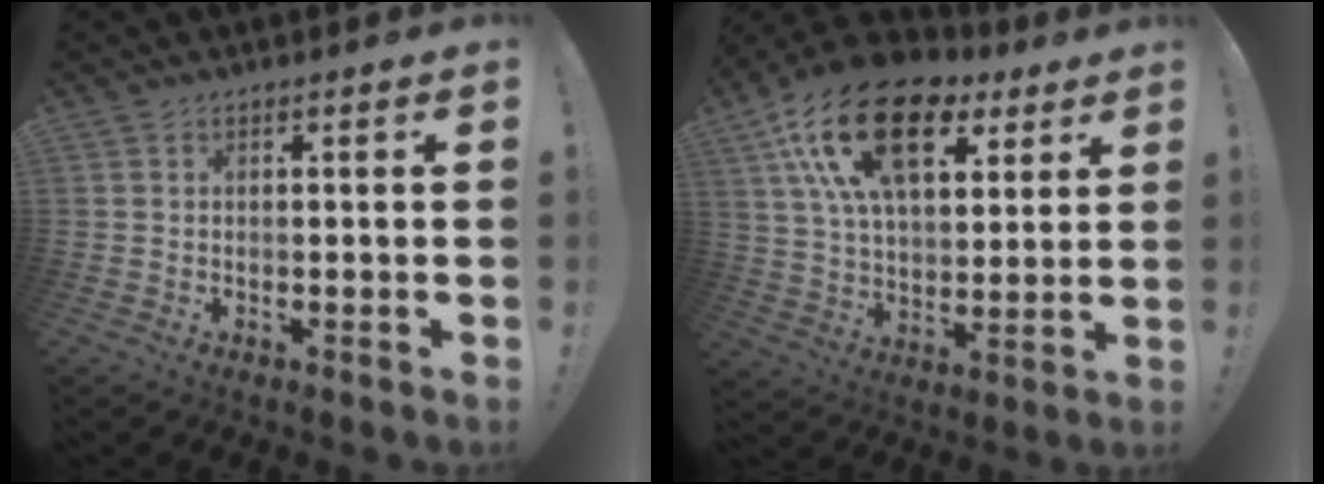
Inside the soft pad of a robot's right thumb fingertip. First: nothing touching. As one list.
[{"total": 23.3, "force": [10.5, 12.9, 16.2], "torque": [-0.264, -0.043, 0.189]}]